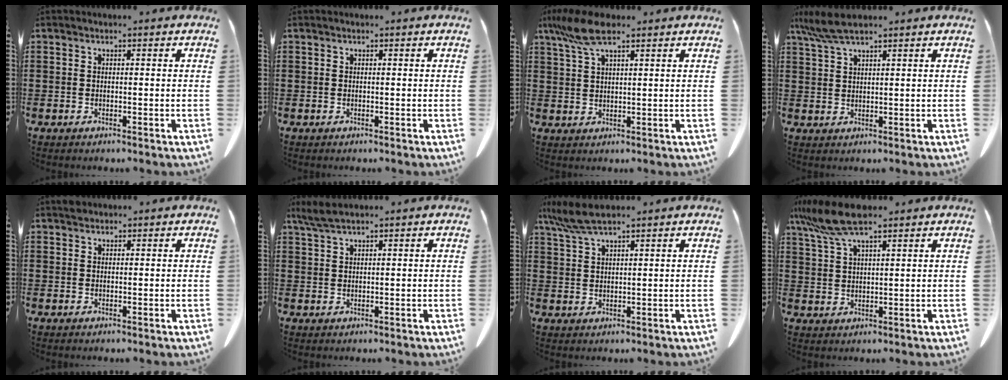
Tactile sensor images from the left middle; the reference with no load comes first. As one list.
[{"total": 0.0}, {"total": 6.9, "force": [4.4, 1.8, 5.1], "torque": [-0.123, -0.004, 0.075]}, {"total": 5.0, "force": [3.9, 0.6, 3.1], "torque": [-0.069, -0.001, 0.072]}, {"total": 0.9, "force": [0.7, 0.4, 0.1], "torque": [-0.004, 0.002, 0.015]}, {"total": 2.8, "force": [2.1, 0.4, 1.8], "torque": [-0.040, 0.001, 0.040]}, {"total": 5.5, "force": [4.2, 0.7, 3.4], "torque": [-0.084, -0.004, 0.076]}, {"total": 8.1, "force": [5.9, 1.4, 5.3], "torque": [-0.132, -0.012, 0.105]}]